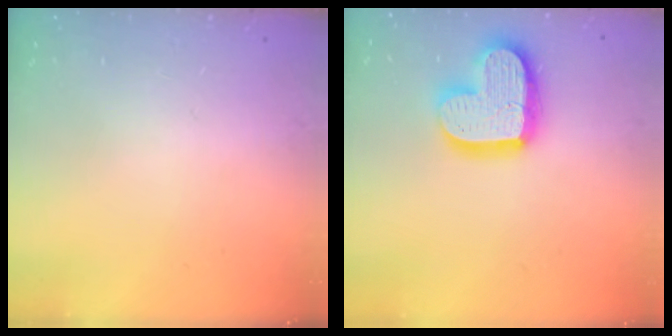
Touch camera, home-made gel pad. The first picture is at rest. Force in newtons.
{"total": 16.4, "press": 16.4, "slide": 1.1}